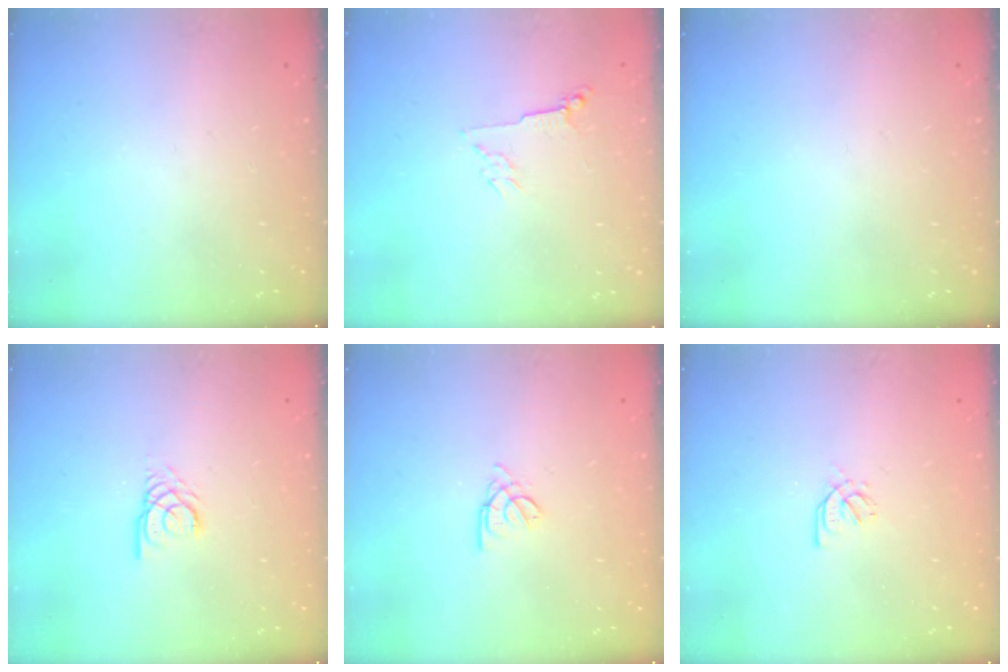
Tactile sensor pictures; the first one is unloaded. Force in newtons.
{"total": 2.8, "press": 2.7, "slide": 0.6}
{"total": 0.0}
{"total": 2.7, "press": 2.7, "slide": 0.2}
{"total": 2.5, "press": 2.5, "slide": 0.5}
{"total": 1.7, "press": 1.6, "slide": 0.5}